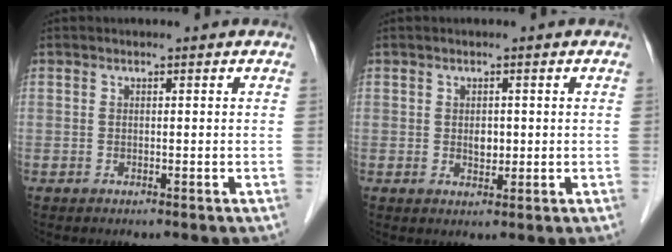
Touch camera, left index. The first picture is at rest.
{"total": 1.8, "force": [0.1, 1.2, 1.3], "torque": [-0.023, -0.002, 0.005]}